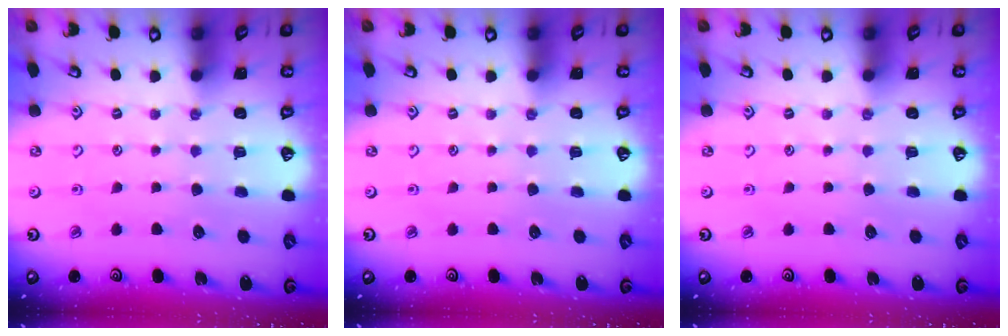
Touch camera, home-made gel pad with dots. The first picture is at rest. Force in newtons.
{"total": 0.0}
{"total": 0.0}